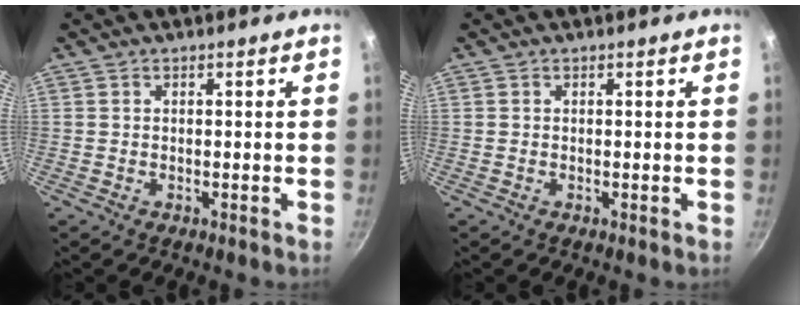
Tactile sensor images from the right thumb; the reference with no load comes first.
{"total": 0.0}